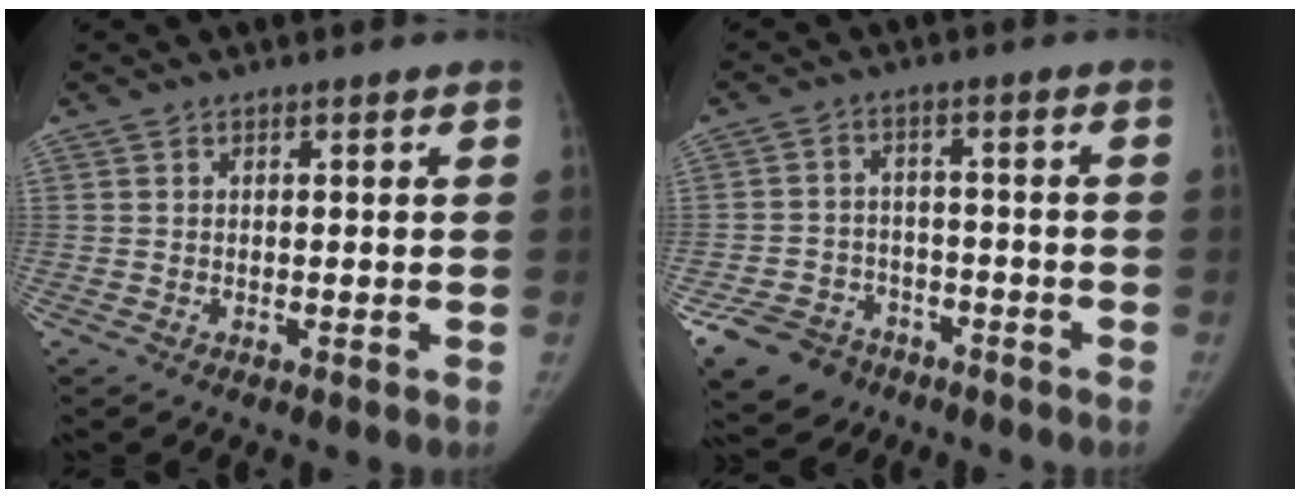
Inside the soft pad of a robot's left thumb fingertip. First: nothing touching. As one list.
[{"total": 10.3, "force": [-6.5, 7.5, 2.7], "torque": [-0.049, 0.036, -0.103]}]